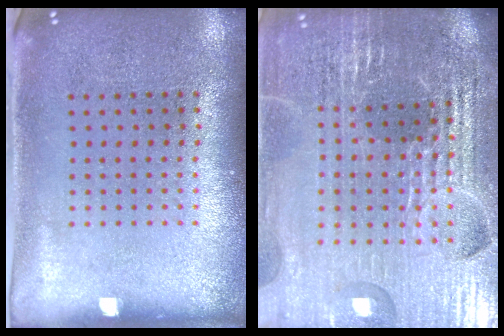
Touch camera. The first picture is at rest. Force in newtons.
{"total": 5.2, "press": 4.8, "slide": 2.0}